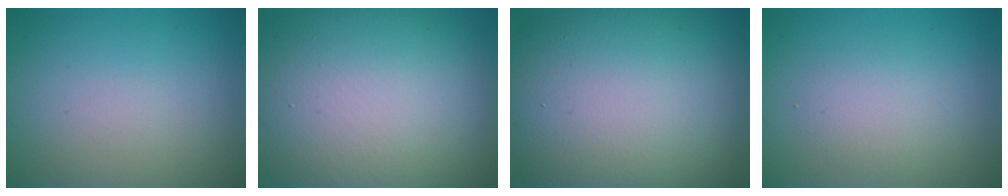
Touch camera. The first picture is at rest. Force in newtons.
{"total": 16.3, "press": 16.3, "slide": 1.0}
{"total": 17.0, "press": 17.0, "slide": 1.0}
{"total": 2.2, "press": 2.1, "slide": 0.2}